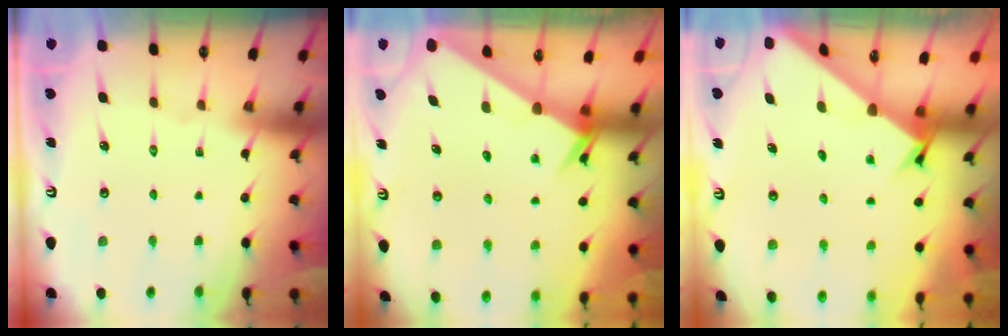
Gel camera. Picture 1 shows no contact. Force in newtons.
{"total": 2.6, "press": 2.6, "slide": 0.1}
{"total": 1.9, "press": 1.9, "slide": 0.1}